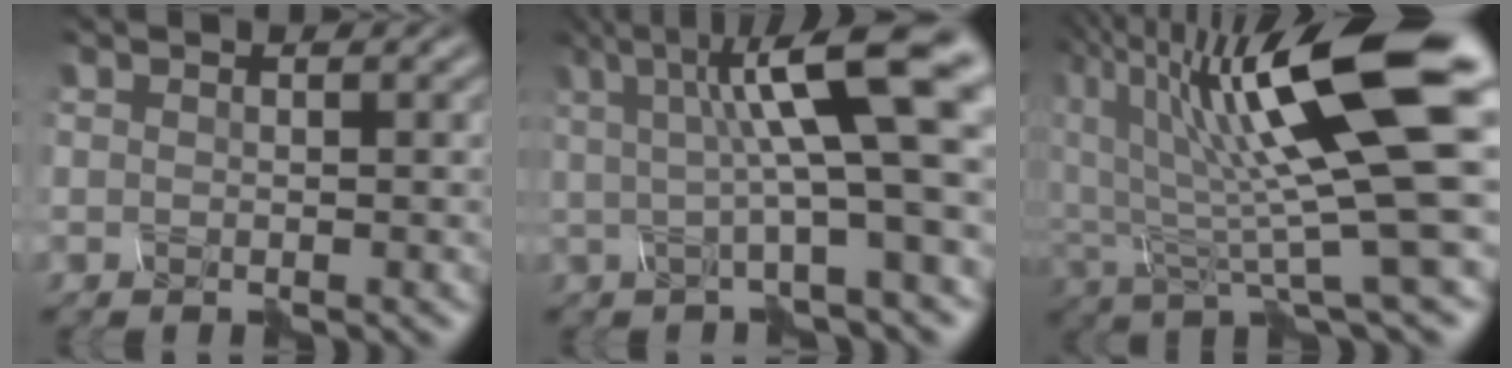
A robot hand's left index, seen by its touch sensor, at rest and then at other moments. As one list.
[{"total": 7.5, "force": [0.7, 0.9, 7.4], "torque": [-0.128, -0.017, 0.044]}, {"total": 10.5, "force": [2.2, 0.8, 10.2], "torque": [-0.197, -0.015, 0.080]}]